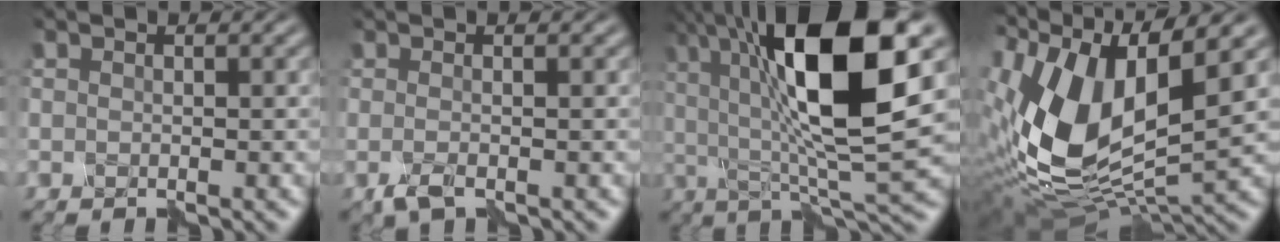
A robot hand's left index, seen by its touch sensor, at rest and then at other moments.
{"total": 2.3, "force": [-0.5, 0.4, 2.1], "torque": [-0.037, 0.003, -0.011]}
{"total": 13.7, "force": [3.4, 3.5, 12.8], "torque": [-0.222, 0.009, 0.054]}
{"total": 14.1, "force": [2.5, 6.9, 12.0], "torque": [-0.263, 0.001, 0.042]}